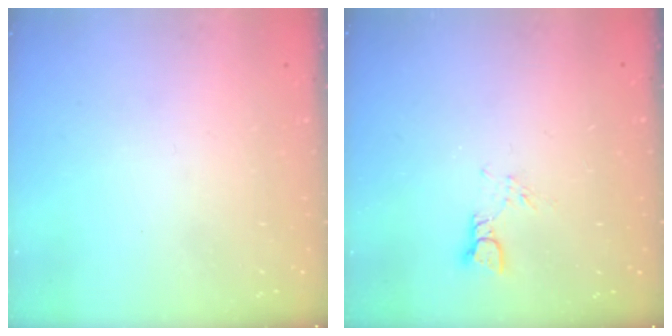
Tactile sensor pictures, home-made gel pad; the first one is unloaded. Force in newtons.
{"total": 3.4, "press": 3.4, "slide": 0.4}